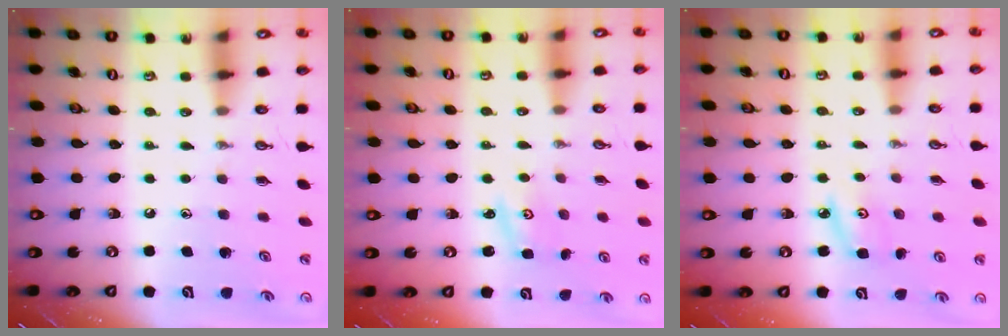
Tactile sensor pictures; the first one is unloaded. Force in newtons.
{"total": 2.3, "press": 2.3, "slide": 0.3}
{"total": 5.3, "press": 5.3, "slide": 0.5}